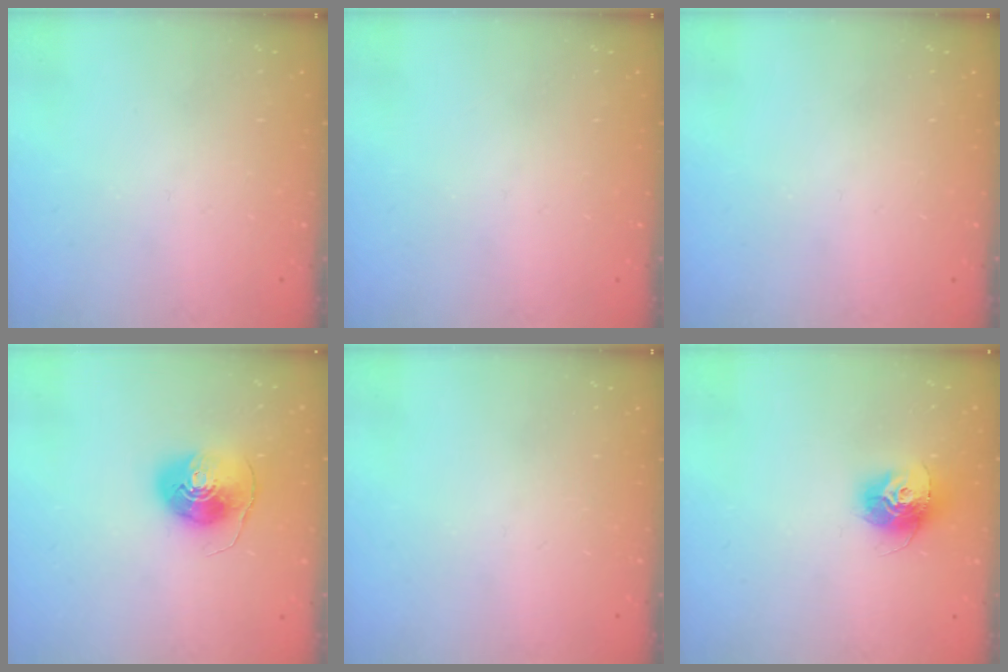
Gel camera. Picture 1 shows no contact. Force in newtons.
{"total": 0.0}
{"total": 0.0}
{"total": 8.8, "press": 8.7, "slide": 1.0}
{"total": 0.0}
{"total": 12.6, "press": 12.6, "slide": 1.1}